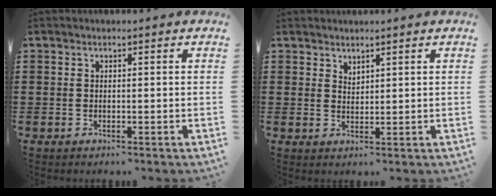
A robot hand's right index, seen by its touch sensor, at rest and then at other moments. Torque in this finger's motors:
{"motor_torque": [-0.24, -0.14, -0.01, -0.01]}